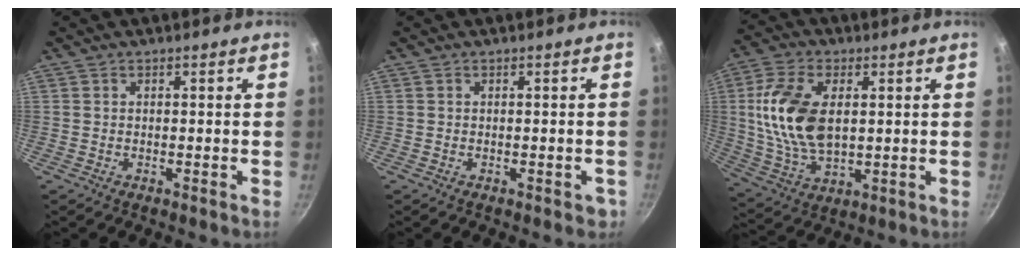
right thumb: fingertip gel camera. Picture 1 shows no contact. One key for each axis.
{"total": 1.5, "fx": -0.7, "fy": 1.0, "fz": 1.0, "tx": 0.000, "ty": 0.009, "tz": -0.004}
{"total": 15.4, "fx": 2.4, "fy": 8.8, "fz": 12.4, "tx": -0.229, "ty": -0.009, "tz": 0.052}